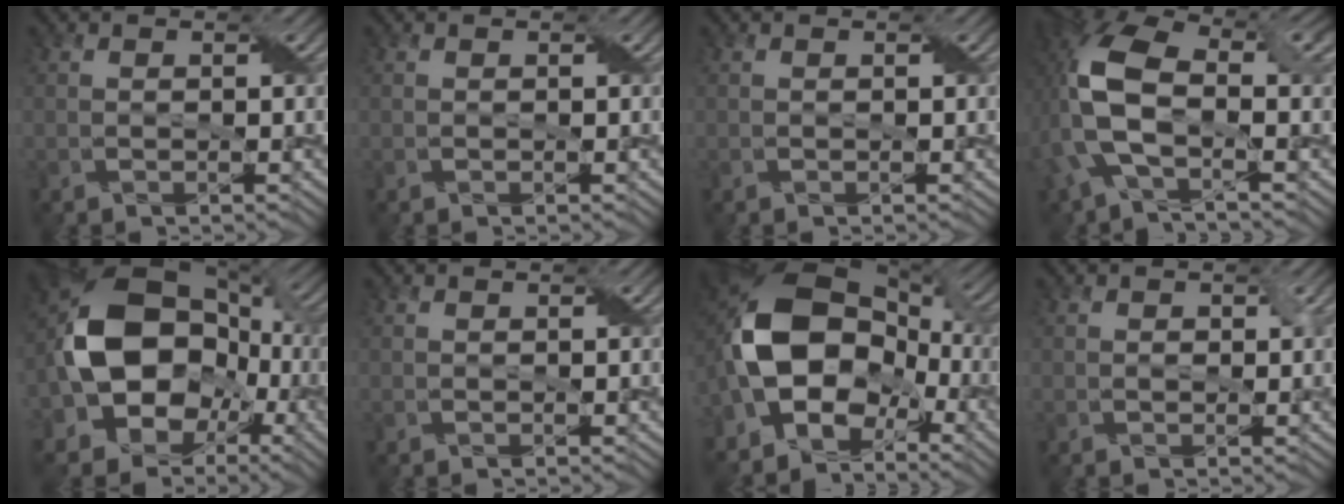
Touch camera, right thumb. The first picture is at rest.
{"total": 0.0}
{"total": 0.0}
{"total": 11.3, "force": [-0.6, 5.6, 9.7], "torque": [-0.219, 0.011, -0.025]}
{"total": 17.6, "force": [-3.1, 13.5, 10.8], "torque": [-0.203, -0.003, -0.065]}
{"total": 0.0}
{"total": 15.8, "force": [-4.1, 11.1, 10.5], "torque": [-0.212, -0.001, -0.094]}
{"total": 0.8, "force": [0.0, 0.7, 0.4], "torque": [-0.005, -0.002, 0.001]}